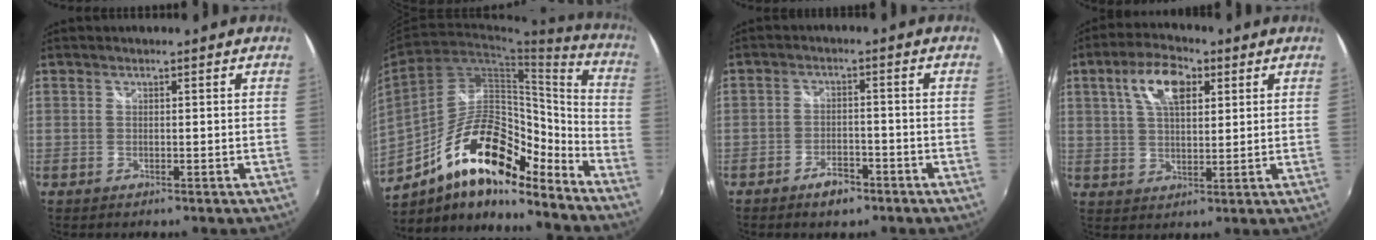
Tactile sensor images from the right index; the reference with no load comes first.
{"total": 21.1, "force": [-14.2, 7.9, 13.5], "torque": [-0.228, 0.019, -0.239]}
{"total": 4.7, "force": [-3.4, 2.3, 2.3], "torque": [-0.055, 0.001, -0.051]}
{"total": 9.5, "force": [3.8, 4.6, 7.4], "torque": [-0.137, 0.022, 0.065]}